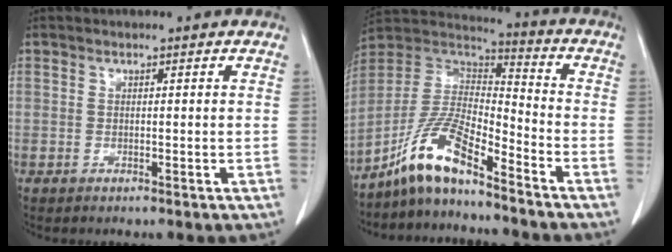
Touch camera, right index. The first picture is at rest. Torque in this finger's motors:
{"motor_torque": [1.08, -1.06, 0.47, 0.20]}